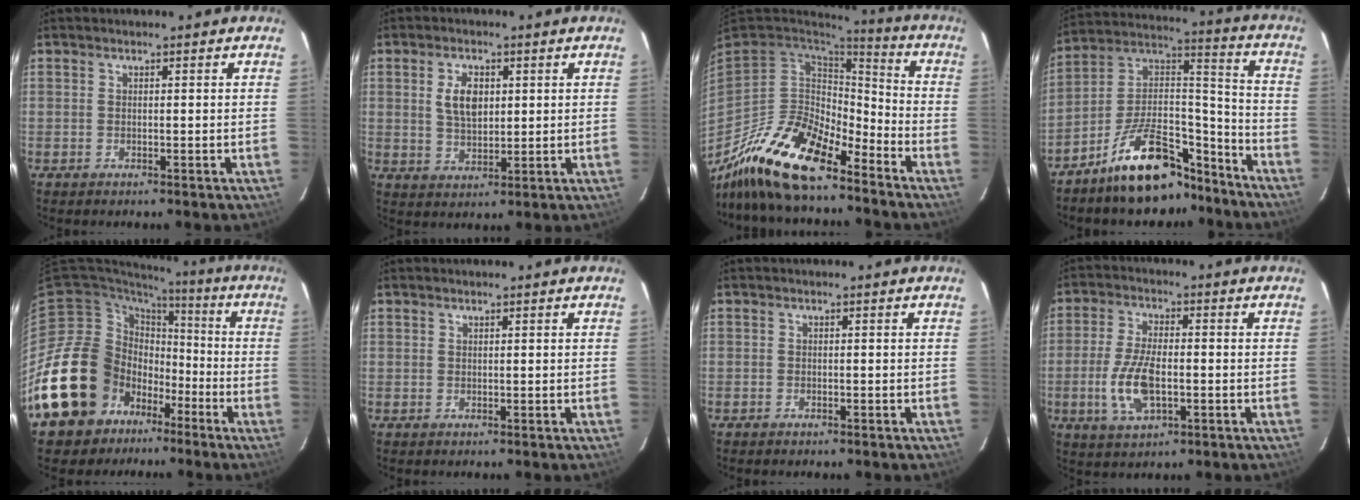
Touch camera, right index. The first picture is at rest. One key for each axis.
{"total": 6.0, "fx": 1.6, "fy": 3.5, "fz": 4.6, "tx": -0.085, "ty": 0.005, "tz": 0.036}
{"total": 18.9, "fx": -14.3, "fy": 6.4, "fz": 10.7, "tx": -0.224, "ty": -0.021, "tz": -0.268}
{"total": 18.3, "fx": -13.4, "fy": 7.8, "fz": 9.7, "tx": -0.188, "ty": 0.051, "tz": -0.208}
{"total": 19.9, "fx": -9.6, "fy": 15.6, "fz": 7.9, "tx": -0.183, "ty": 0.038, "tz": -0.154}
{"total": 0.6, "fx": 0.3, "fy": 0.6, "fz": -0.1, "tx": 0.003, "ty": 0.003, "tz": 0.005}
{"total": 0.7, "fx": -0.6, "fy": 0.4, "fz": 0.1, "tx": -0.005, "ty": 0.001, "tz": -0.010}
{"total": 9.5, "fx": -2.1, "fy": 4.3, "fz": 8.2, "tx": -0.175, "ty": -0.005, "tz": -0.037}